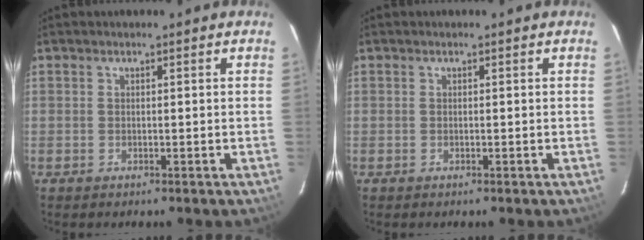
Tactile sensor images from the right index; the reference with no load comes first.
{"total": 0.0}